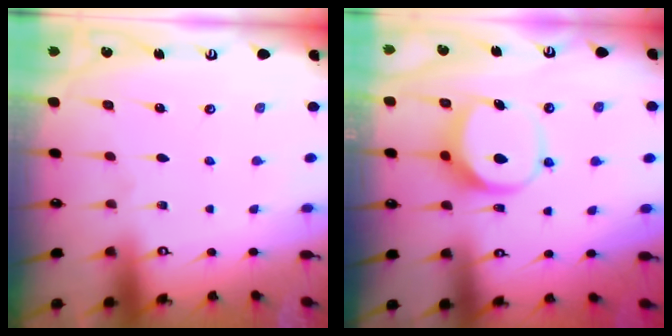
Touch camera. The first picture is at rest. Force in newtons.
{"total": 9.4, "press": 9.4, "slide": 0.4}